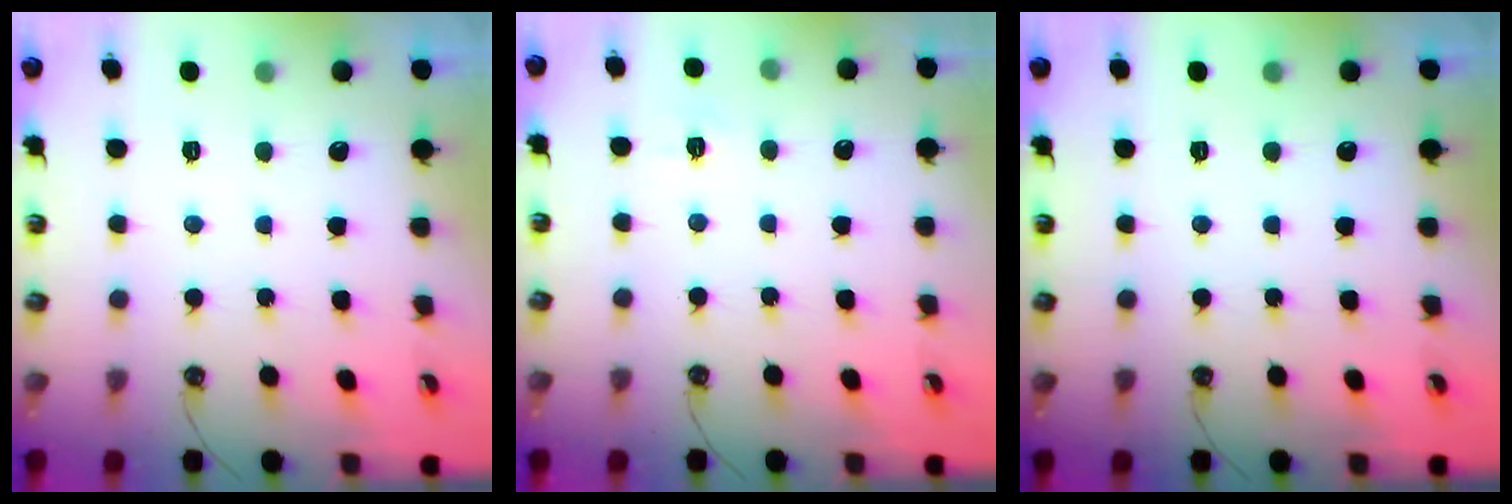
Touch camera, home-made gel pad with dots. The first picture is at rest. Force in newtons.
{"total": 4.8, "press": 4.7, "slide": 0.5}
{"total": 0.0}